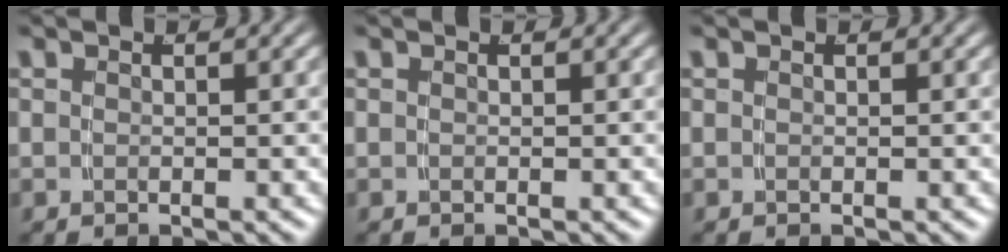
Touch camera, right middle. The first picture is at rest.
{"total": 0.0}
{"total": 0.0}